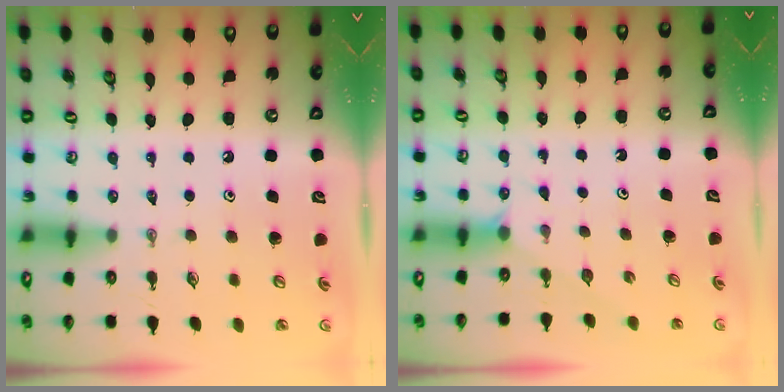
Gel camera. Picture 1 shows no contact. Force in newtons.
{"total": 2.5, "press": 2.4, "slide": 0.4}